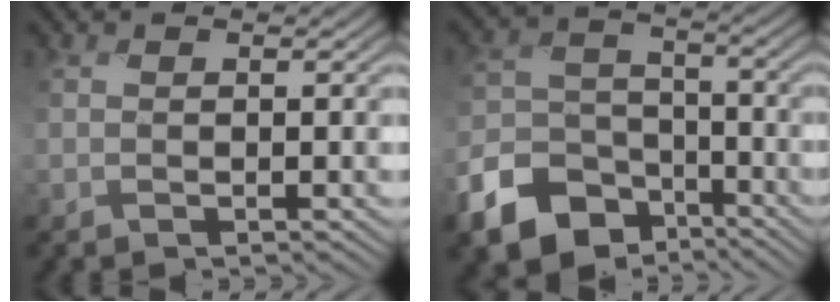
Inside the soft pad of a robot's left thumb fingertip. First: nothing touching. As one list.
[{"total": 13.1, "force": [-8.1, 8.8, 5.3], "torque": [-0.152, -0.033, -0.137]}]